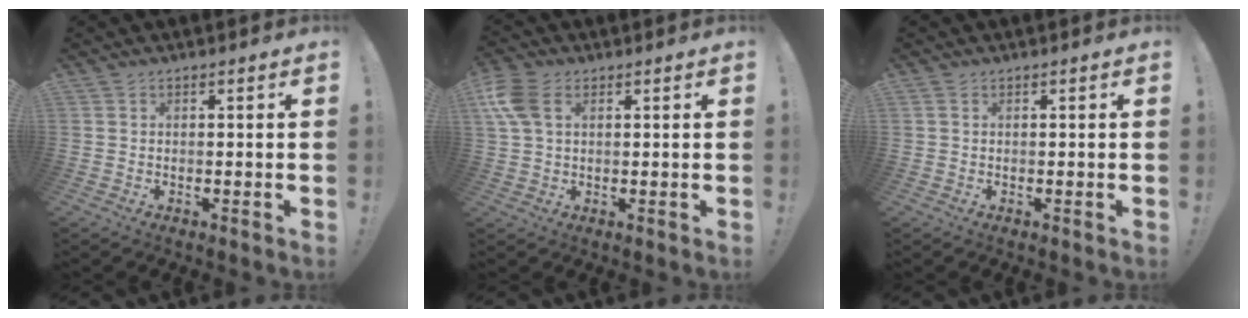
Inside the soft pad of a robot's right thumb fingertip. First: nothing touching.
{"total": 8.1, "force": [3.1, 5.1, 5.5], "torque": [-0.120, -0.002, 0.059]}
{"total": 0.5, "force": [0.2, 0.5, 0.2], "torque": [-0.006, 0.003, 0.004]}